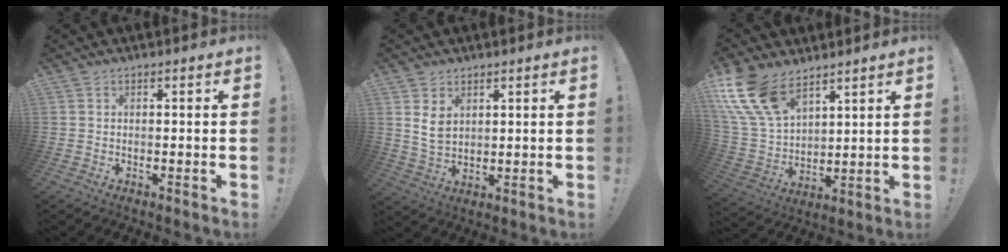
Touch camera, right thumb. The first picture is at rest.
{"total": 6.2, "force": [2.5, 4.3, 3.6], "torque": [-0.060, -0.009, 0.048]}
{"total": 16.9, "force": [10.9, 9.2, 9.2], "torque": [-0.207, -0.065, 0.205]}